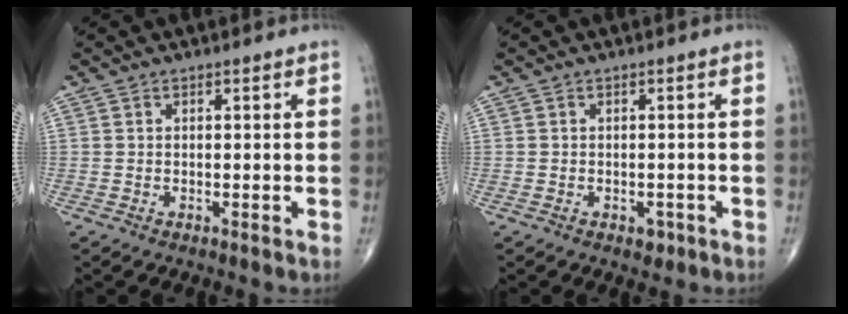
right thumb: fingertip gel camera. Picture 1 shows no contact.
{"total": 1.5, "force": [-0.7, 1.1, 0.8], "torque": [-0.005, 0.005, -0.006]}